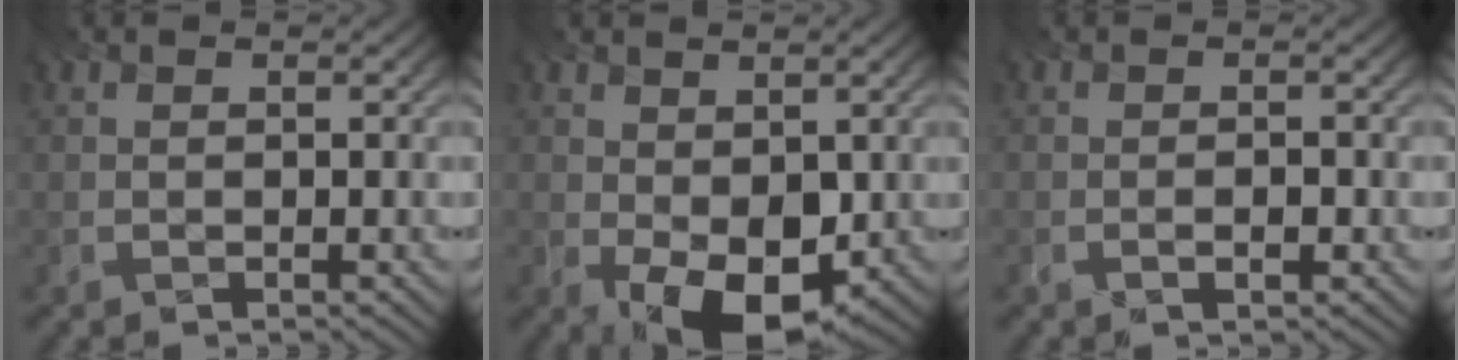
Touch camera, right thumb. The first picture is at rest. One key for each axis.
{"total": 8.0, "fx": -1.5, "fy": 4.7, "fz": 6.3, "tx": -0.112, "ty": -0.011, "tz": -0.019}
{"total": 1.5, "fx": -1.0, "fy": 0.3, "fz": 1.0, "tx": -0.014, "ty": -0.004, "tz": -0.018}